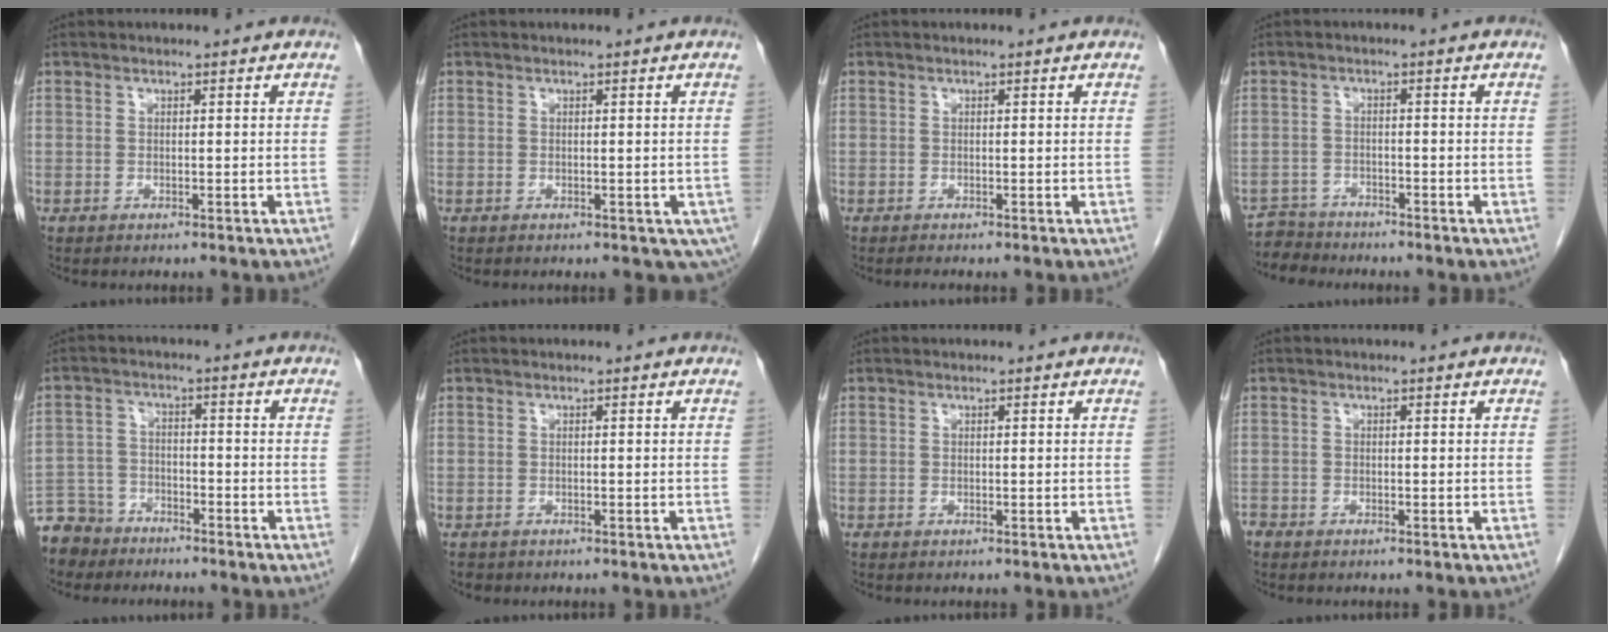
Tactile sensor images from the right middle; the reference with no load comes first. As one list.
[{"total": 4.2, "force": [-1.8, 2.3, 3.0], "torque": [-0.028, -0.006, -0.024]}, {"total": 0.5, "force": [-0.5, -0.1, 0.2], "torque": [-0.003, 0.000, -0.009]}, {"total": 3.8, "force": [-3.6, 0.8, -1.0], "torque": [0.022, -0.008, -0.065]}, {"total": 8.0, "force": [-6.8, 4.0, 0.5], "torque": [-0.016, 0.000, -0.129]}, {"total": 1.2, "force": [-0.9, 0.7, 0.2], "torque": [-0.012, -0.001, -0.015]}, {"total": 0.0}, {"total": 1.4, "force": [-1.2, 0.6, 0.2], "torque": [-0.006, -0.001, -0.023]}]